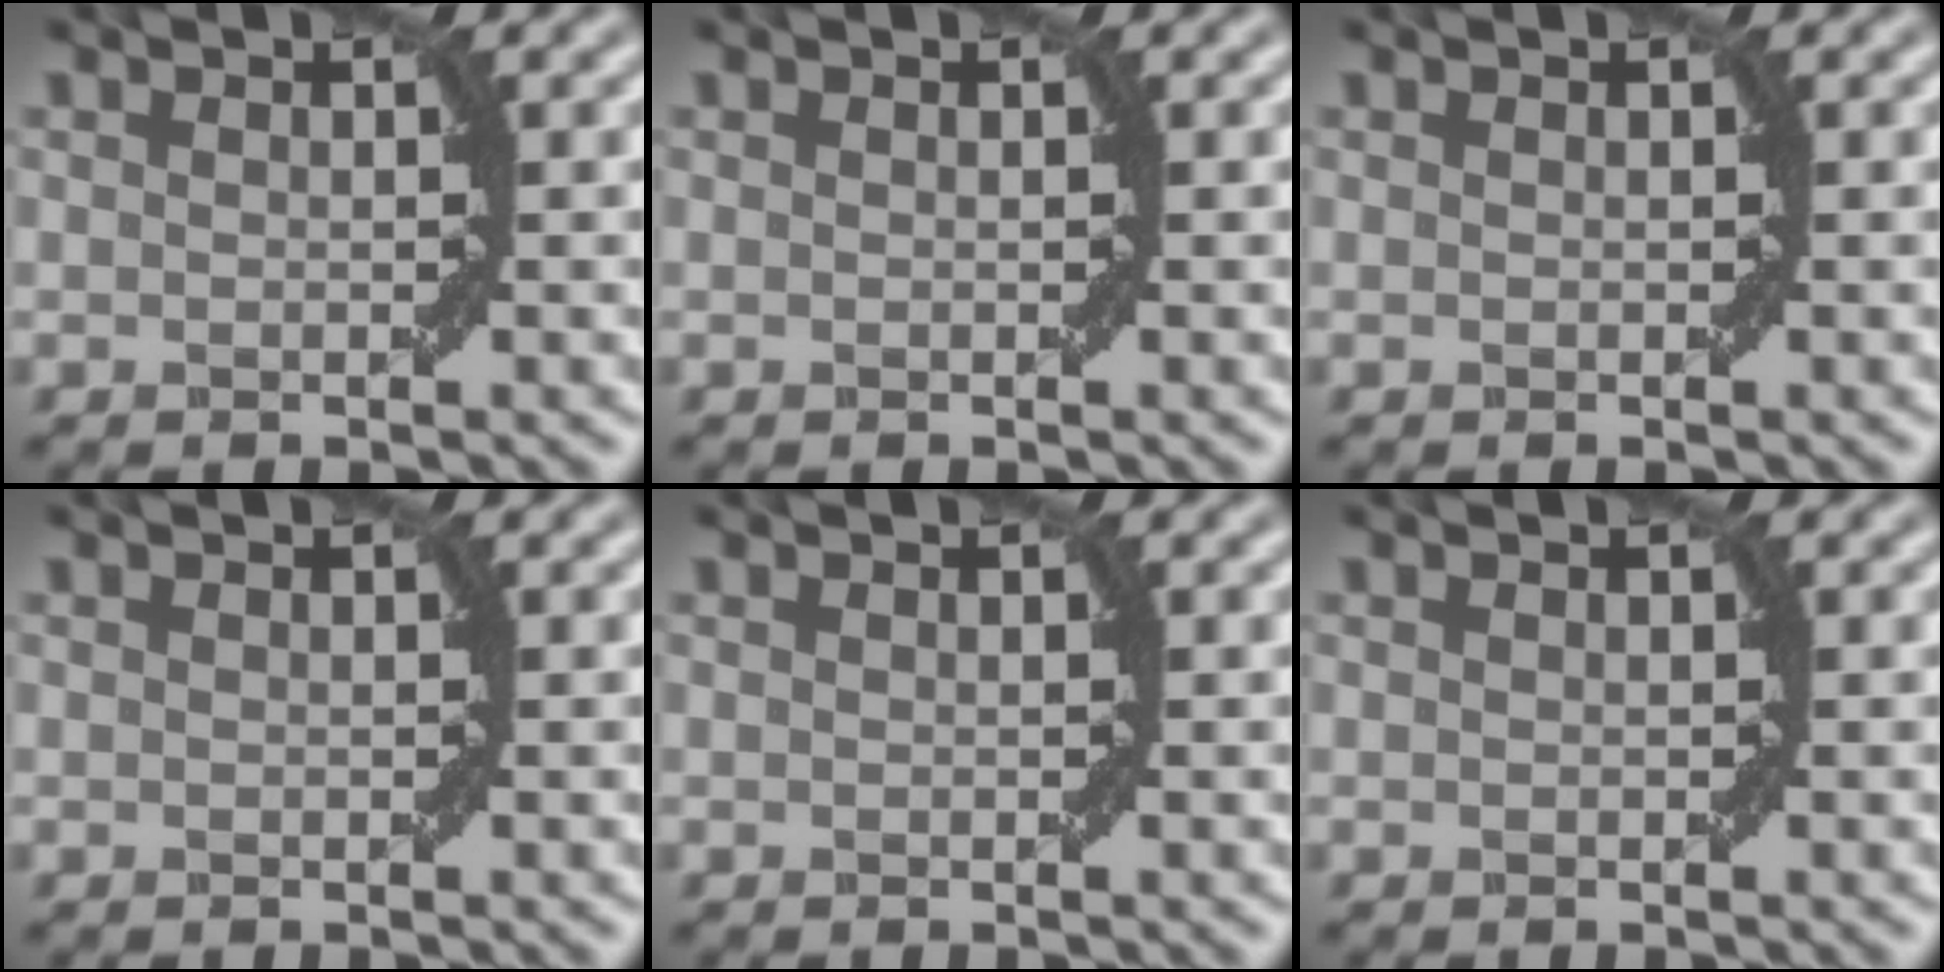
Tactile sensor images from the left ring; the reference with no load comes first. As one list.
[{"total": 0.0}, {"total": 0.0}, {"total": 0.0}, {"total": 0.0}, {"total": 0.0}]